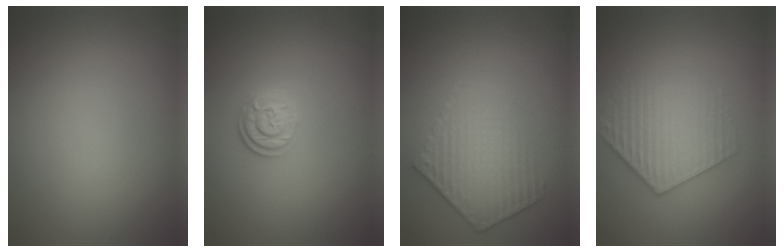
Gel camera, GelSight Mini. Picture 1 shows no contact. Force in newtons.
{"total": 2.6, "press": 2.0, "slide": 1.6}
{"total": 4.3, "press": 3.1, "slide": 3.1}
{"total": 3.3, "press": 3.2, "slide": 1.0}